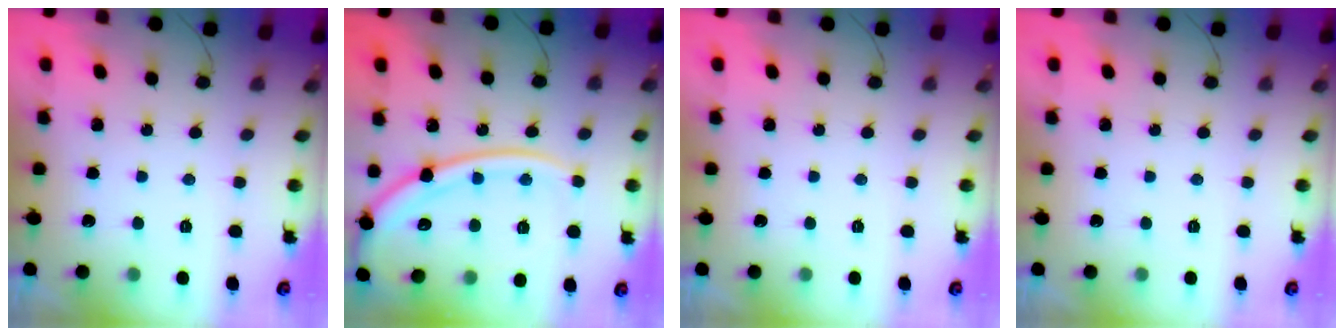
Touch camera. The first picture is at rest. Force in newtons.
{"total": 17.2, "press": 17.1, "slide": 1.8}
{"total": 0.0}
{"total": 0.0}